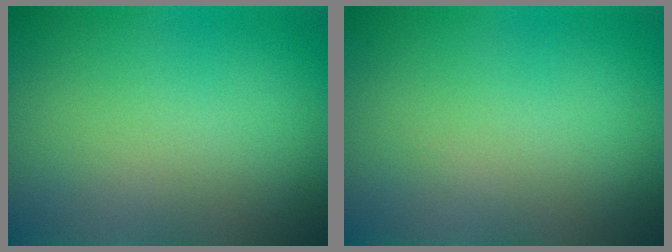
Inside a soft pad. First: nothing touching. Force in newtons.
{"total": 0.0}